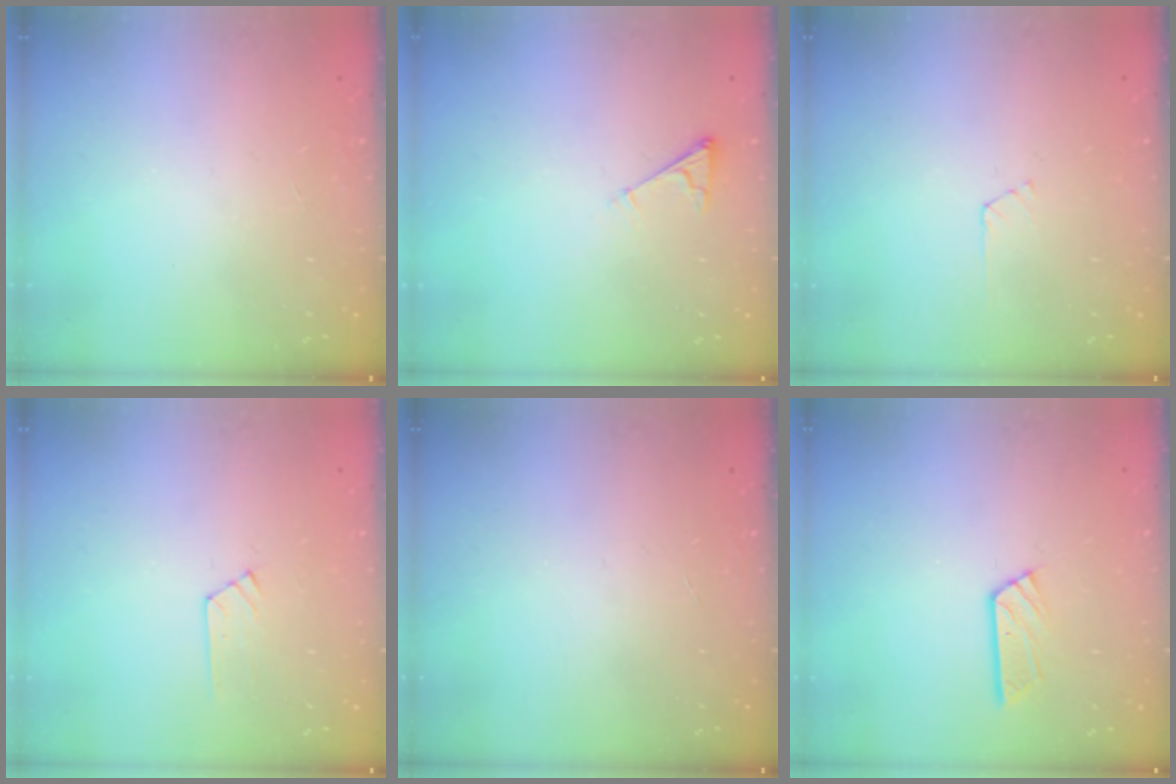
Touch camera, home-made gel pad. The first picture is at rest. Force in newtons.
{"total": 3.0, "press": 3.0, "slide": 0.4}
{"total": 1.7, "press": 1.7, "slide": 0.3}
{"total": 5.1, "press": 5.1, "slide": 0.6}
{"total": 0.0}
{"total": 5.1, "press": 5.1, "slide": 0.3}